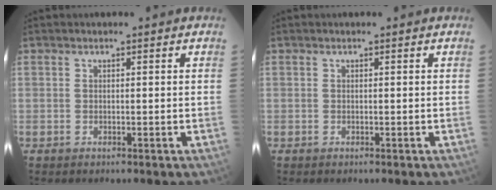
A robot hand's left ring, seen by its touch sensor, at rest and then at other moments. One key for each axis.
{"total": 0.0}